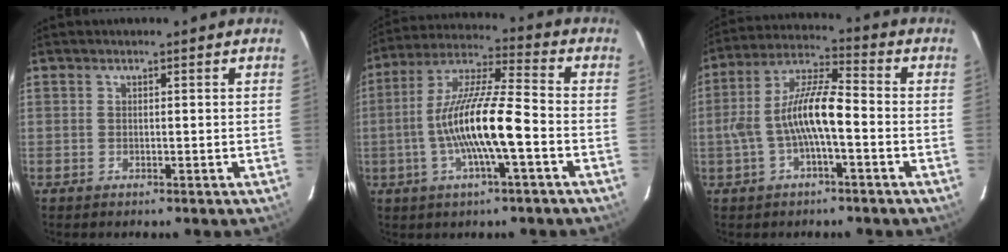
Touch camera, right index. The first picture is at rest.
{"total": 14.4, "force": [-3.7, 1.7, 13.9], "torque": [-0.267, 0.006, -0.072]}
{"total": 11.0, "force": [-2.5, 2.6, 10.4], "torque": [-0.213, 0.013, -0.045]}